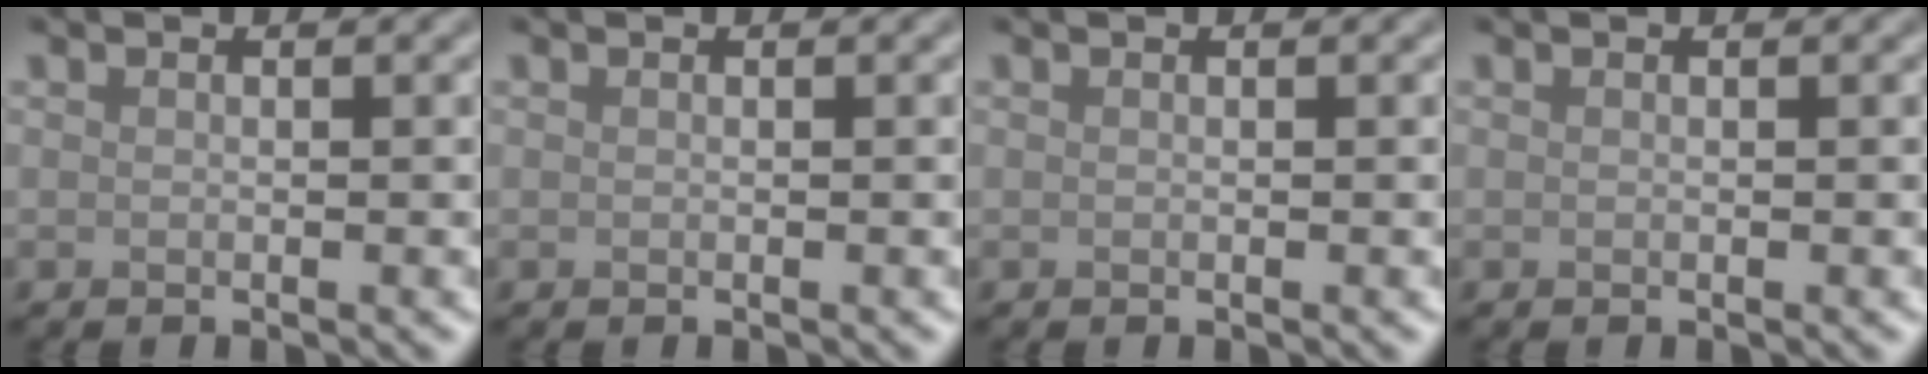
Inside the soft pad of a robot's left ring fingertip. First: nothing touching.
{"total": 0.0}
{"total": 0.0}
{"total": 0.0}